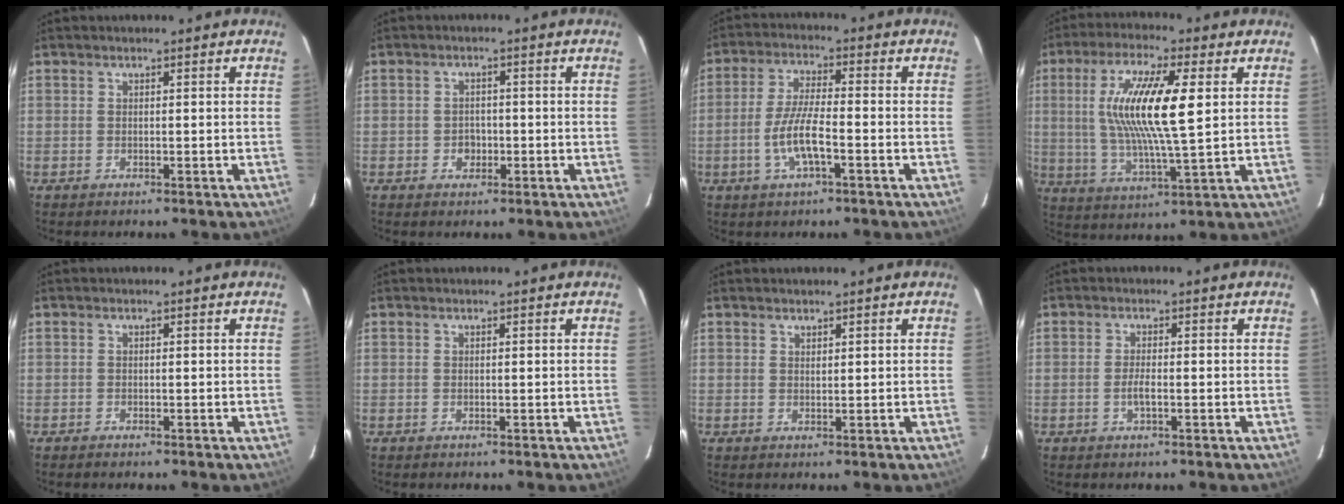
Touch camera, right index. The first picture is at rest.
{"total": 2.5, "force": [-0.8, 2.3, 0.8], "torque": [-0.014, 0.007, -0.007]}
{"total": 7.7, "force": [-2.9, 1.5, 7.0], "torque": [-0.144, 0.000, -0.056]}
{"total": 15.2, "force": [2.9, 2.6, 14.7], "torque": [-0.278, 0.000, 0.054]}
{"total": 0.6, "force": [-0.6, 0.2, 0.2], "torque": [-0.006, -0.001, -0.011]}
{"total": 0.0}
{"total": 0.8, "force": [0.8, 0.3, 0.1], "torque": [-0.003, 0.001, 0.015]}
{"total": 2.0, "force": [-0.7, 0.3, 1.9], "torque": [-0.039, 0.000, -0.013]}